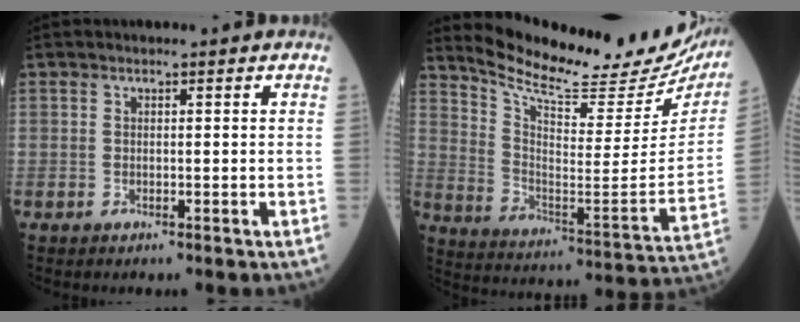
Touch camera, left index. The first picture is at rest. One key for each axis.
{"total": 25.1, "fx": 22.9, "fy": 4.6, "fz": 9.3, "tx": -0.153, "ty": -0.073, "tz": 0.309}